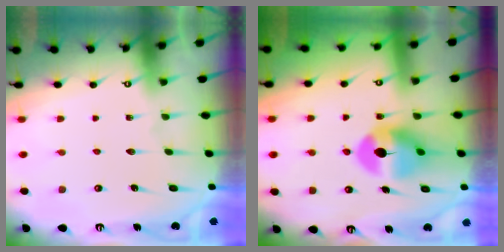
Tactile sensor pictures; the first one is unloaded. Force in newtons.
{"total": 9.3, "press": 9.3, "slide": 0.4}